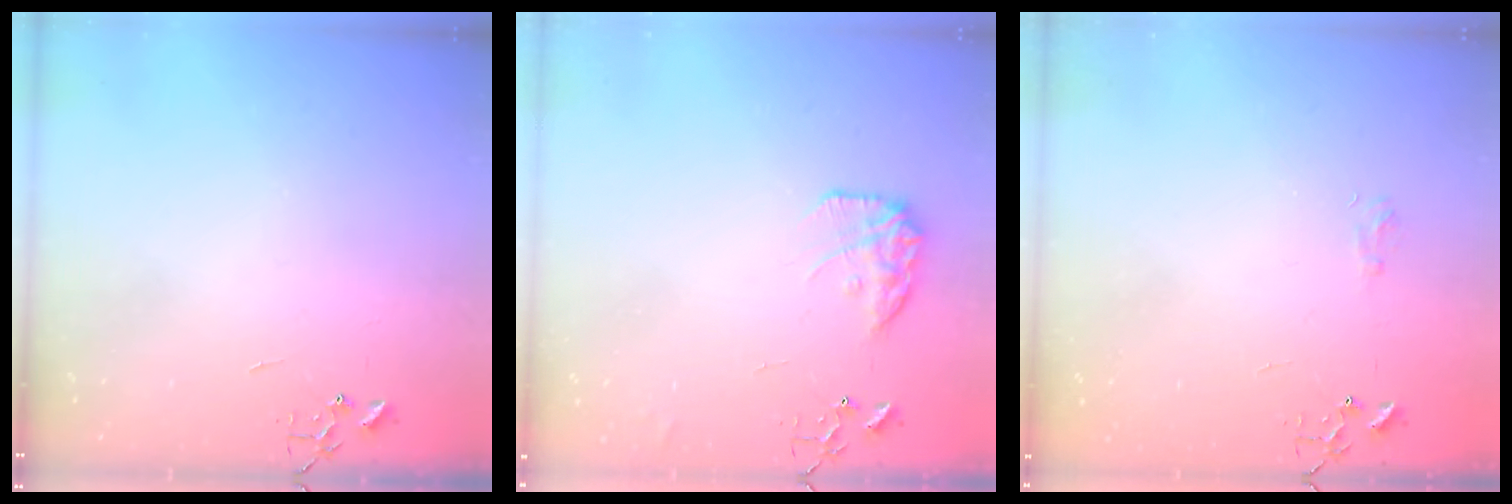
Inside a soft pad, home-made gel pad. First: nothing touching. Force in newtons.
{"total": 12.1, "press": 12.0, "slide": 0.6}
{"total": 5.6, "press": 5.6, "slide": 0.7}